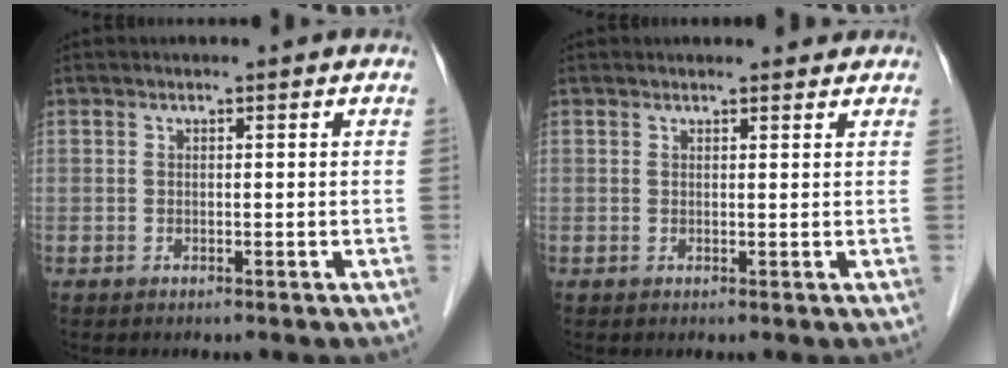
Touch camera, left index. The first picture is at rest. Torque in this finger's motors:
{"motor_torque": [0.29, -0.19, 0.06, -0.01]}